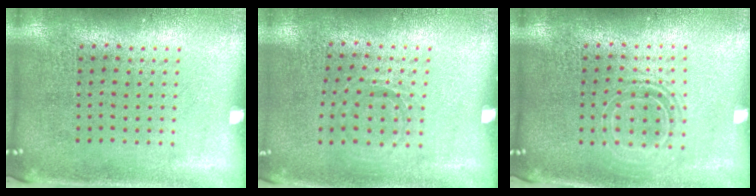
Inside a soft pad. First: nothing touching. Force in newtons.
{"total": 0.9, "press": 0.8, "slide": 0.3}
{"total": 1.6, "press": 1.3, "slide": 0.9}